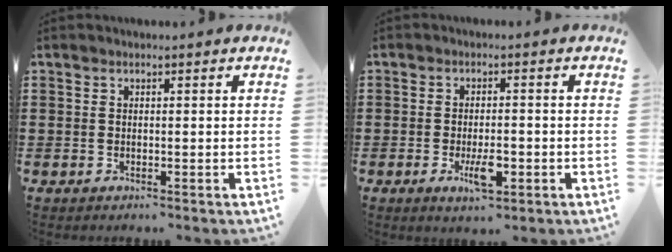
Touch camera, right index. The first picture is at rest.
{"total": 4.7, "force": [-1.6, 1.8, 4.1], "torque": [-0.072, -0.003, -0.031]}